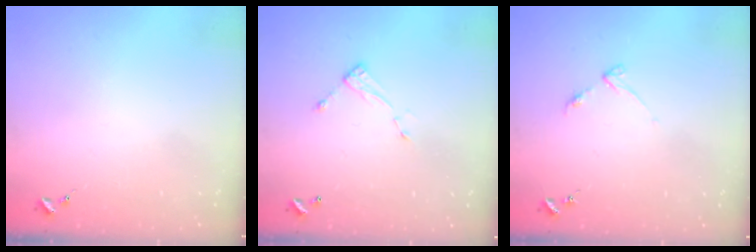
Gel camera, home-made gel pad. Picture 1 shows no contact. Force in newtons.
{"total": 5.0, "press": 4.9, "slide": 0.2}
{"total": 3.4, "press": 3.4, "slide": 0.4}